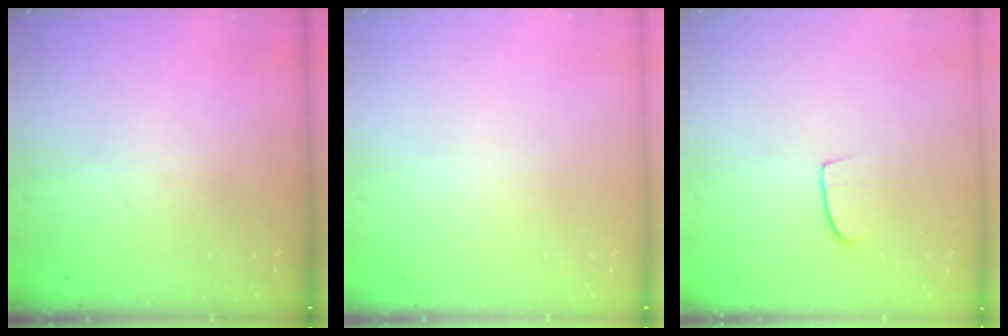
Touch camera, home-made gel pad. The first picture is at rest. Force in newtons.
{"total": 0.0}
{"total": 6.1, "press": 6.1, "slide": 0.4}